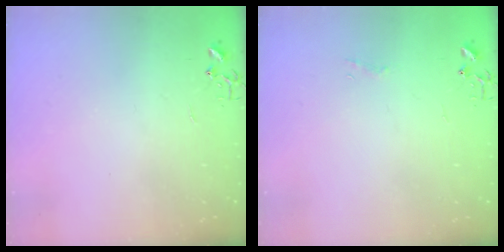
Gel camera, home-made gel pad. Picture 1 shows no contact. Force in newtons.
{"total": 4.2, "press": 4.2, "slide": 0.3}